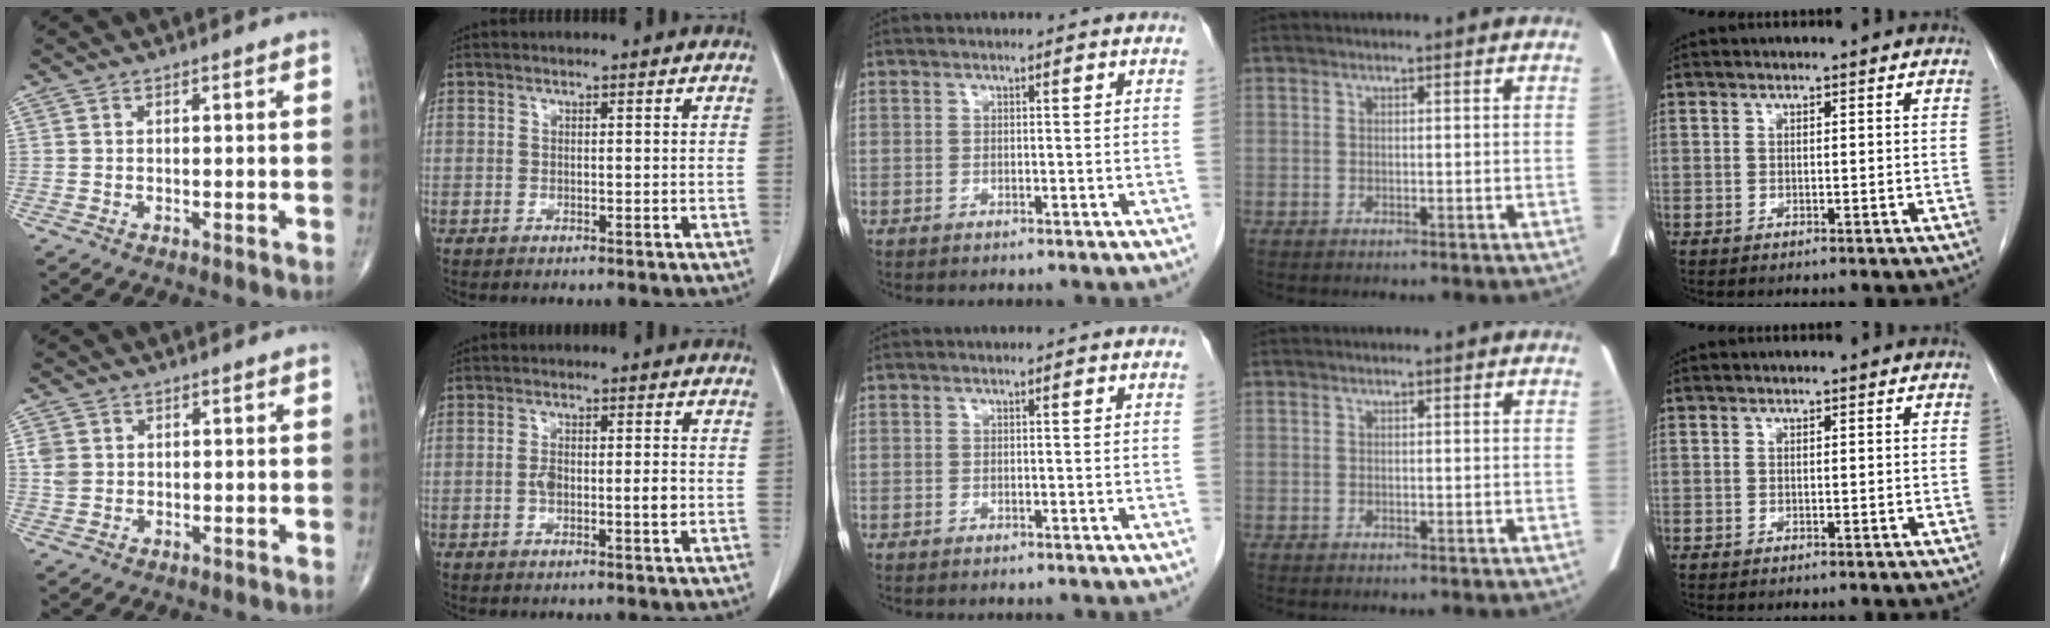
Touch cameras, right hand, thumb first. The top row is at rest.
{"thumb": {"total": 3.0, "force": [0.5, 2.6, 1.5], "torque": [-0.022, 0.003, 0.013]}, "index": {"total": 4.5, "force": [-0.7, 1.4, 4.3], "torque": [-0.081, 0.003, -0.011]}}